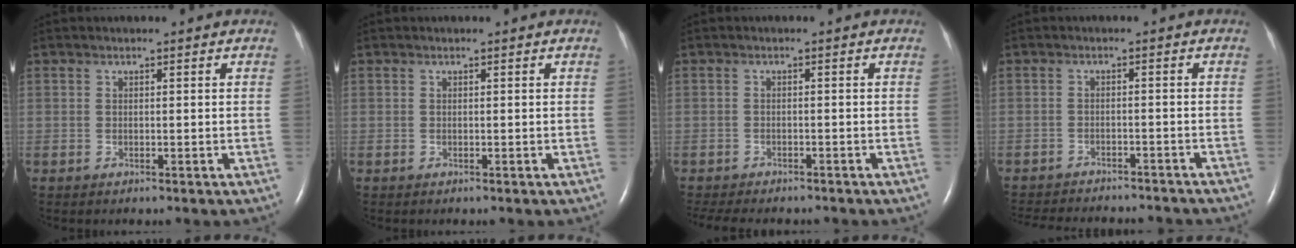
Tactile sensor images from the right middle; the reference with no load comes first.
{"total": 0.0}
{"total": 9.6, "force": [-8.1, 3.0, 4.0], "torque": [-0.068, -0.006, -0.104]}
{"total": 17.7, "force": [-15.9, 4.6, 6.5], "torque": [-0.155, -0.022, -0.196]}